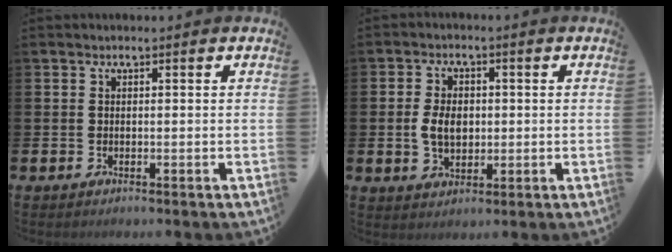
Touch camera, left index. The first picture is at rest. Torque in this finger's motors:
{"motor_torque": [0.48, -0.17, 0.45, 0.14]}